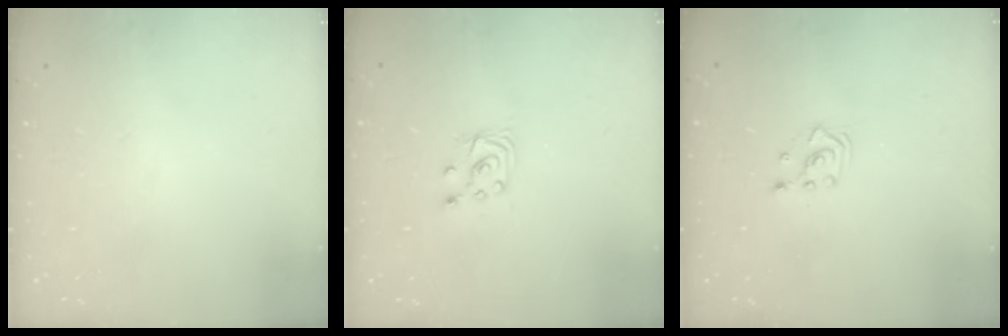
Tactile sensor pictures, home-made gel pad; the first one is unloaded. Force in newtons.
{"total": 4.0, "press": 4.0, "slide": 0.4}
{"total": 2.5, "press": 2.5, "slide": 0.3}